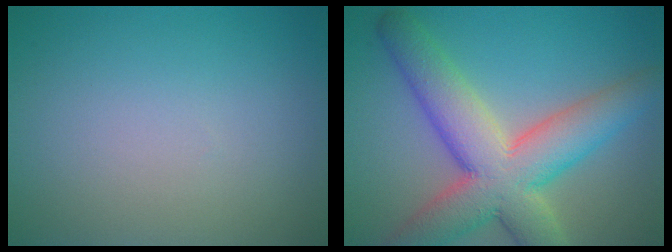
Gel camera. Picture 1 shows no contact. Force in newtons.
{"total": 9.8, "press": 9.8, "slide": 0.7}